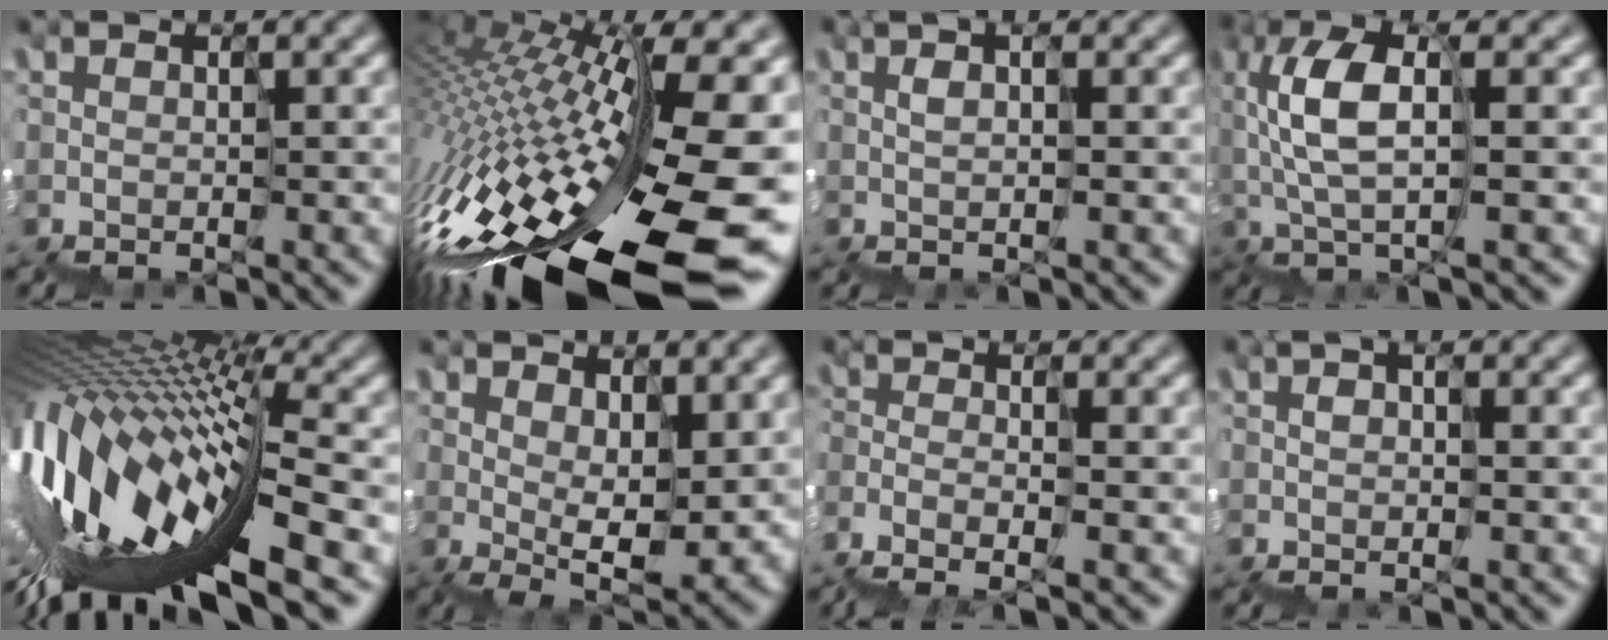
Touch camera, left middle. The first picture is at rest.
{"total": 15.6, "force": [-5.0, 4.7, 14.0], "torque": [-0.263, 0.004, -0.083]}
{"total": 0.6, "force": [0.4, -0.3, -0.3], "torque": [0.014, 0.010, 0.007]}
{"total": 3.8, "force": [-0.4, 1.5, 3.4], "torque": [-0.097, 0.021, -0.022]}
{"total": 12.6, "force": [-3.7, 4.7, 11.1], "torque": [-0.219, 0.009, -0.066]}
{"total": 4.5, "force": [1.3, 2.4, 3.6], "torque": [-0.058, -0.003, 0.023]}
{"total": 2.4, "force": [-2.3, -0.2, -0.2], "torque": [-0.018, 0.003, -0.060]}
{"total": 0.0}